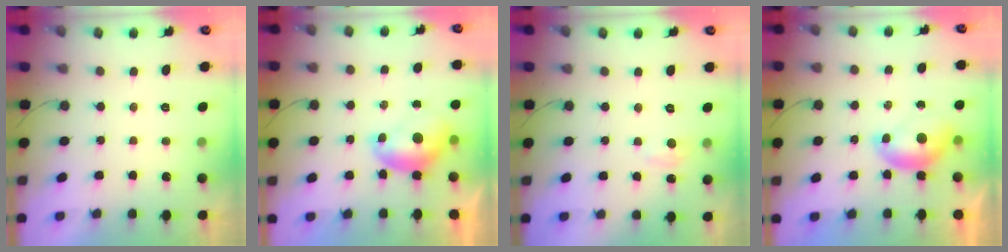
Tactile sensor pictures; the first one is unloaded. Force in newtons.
{"total": 8.3, "press": 8.2, "slide": 1.3}
{"total": 3.7, "press": 3.7, "slide": 0.5}
{"total": 8.0, "press": 7.9, "slide": 1.3}